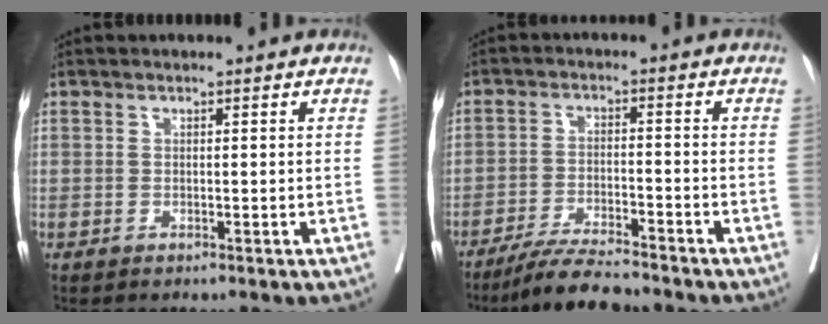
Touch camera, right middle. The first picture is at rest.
{"total": 7.8, "force": [-7.0, 0.3, 3.4], "torque": [-0.056, -0.020, -0.125]}